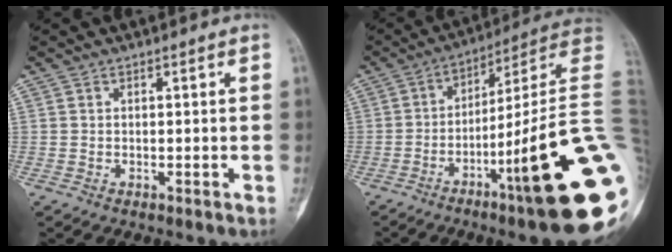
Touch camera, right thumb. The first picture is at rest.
{"total": 25.4, "force": [-6.4, 2.4, 24.4], "torque": [-0.283, 0.023, -0.098]}